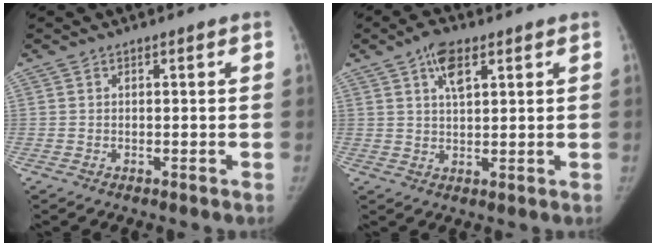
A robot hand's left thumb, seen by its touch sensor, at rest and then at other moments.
{"total": 5.5, "force": [2.8, 2.5, 4.1], "torque": [-0.064, -0.006, 0.047]}